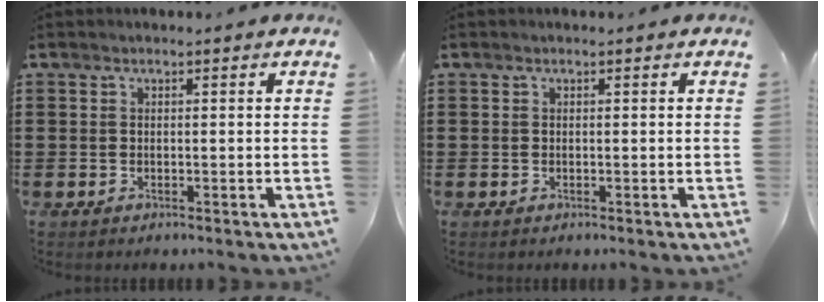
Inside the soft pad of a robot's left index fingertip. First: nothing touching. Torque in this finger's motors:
{"motor_torque": [0.00, 0.00, 0.00, 0.01]}